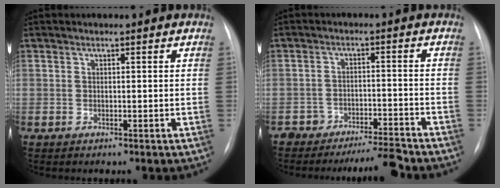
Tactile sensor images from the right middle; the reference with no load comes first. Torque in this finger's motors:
{"motor_torque": [0.14, -0.15, 0.04, 0.03]}